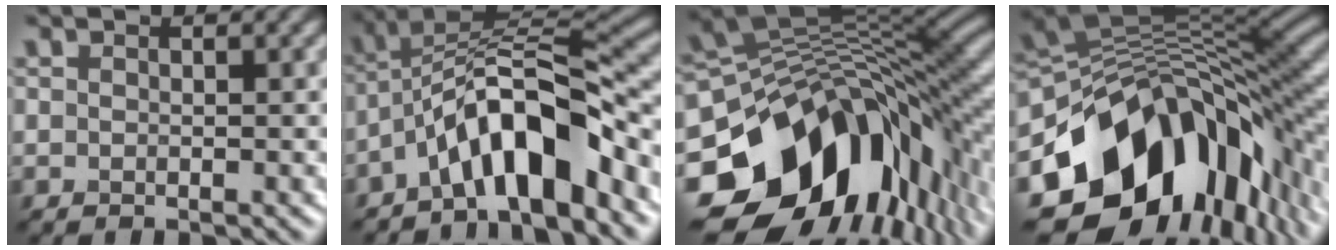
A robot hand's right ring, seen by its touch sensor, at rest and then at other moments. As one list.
[{"total": 9.5, "force": [-4.8, 3.0, 7.6], "torque": [-0.109, 0.021, -0.090]}, {"total": 17.0, "force": [-5.2, 11.0, 11.9], "torque": [-0.223, -0.021, -0.079]}, {"total": 15.6, "force": [-4.7, 10.5, 10.5], "torque": [-0.174, -0.008, -0.069]}]